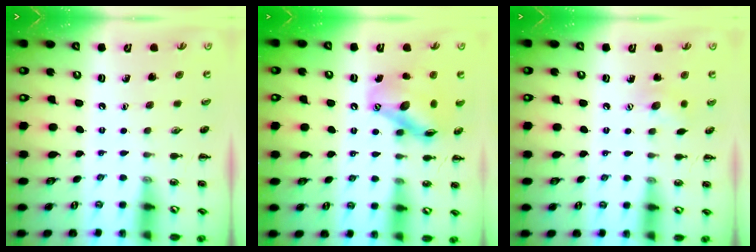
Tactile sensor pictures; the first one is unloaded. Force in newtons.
{"total": 14.5, "press": 14.2, "slide": 2.4}
{"total": 5.5, "press": 5.5, "slide": 1.0}